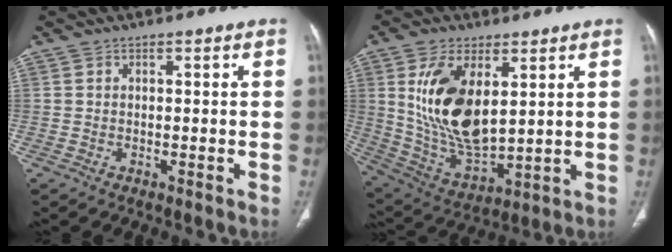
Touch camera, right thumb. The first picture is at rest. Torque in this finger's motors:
{"motor_torque": [-0.65, 3.14, 1.81, 0.74, 0.54]}